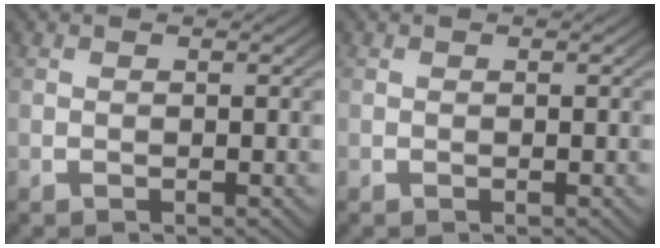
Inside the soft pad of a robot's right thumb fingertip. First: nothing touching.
{"total": 0.0}